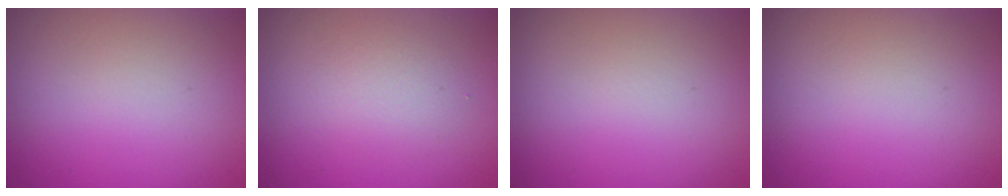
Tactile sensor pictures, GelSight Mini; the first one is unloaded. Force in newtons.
{"total": 2.2, "press": 2.2, "slide": 0.2}
{"total": 0.0}
{"total": 0.0}